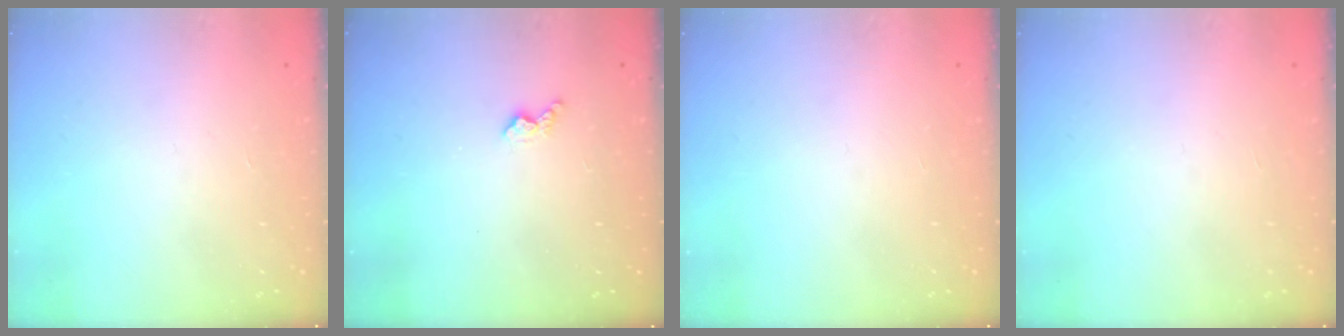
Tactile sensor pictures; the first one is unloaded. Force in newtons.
{"total": 3.0, "press": 3.0, "slide": 0.5}
{"total": 0.0}
{"total": 0.0}